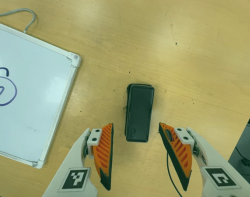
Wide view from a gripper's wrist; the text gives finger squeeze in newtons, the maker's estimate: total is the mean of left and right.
{"total": 0.0}